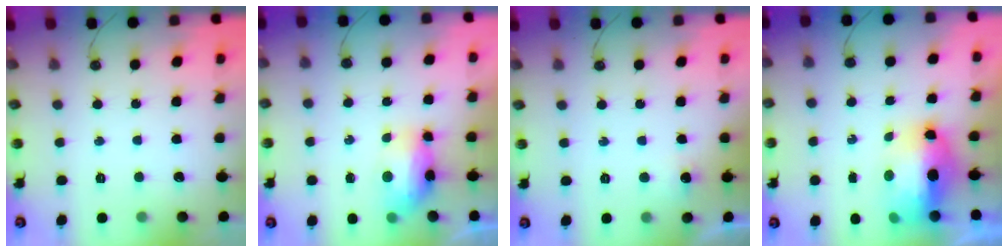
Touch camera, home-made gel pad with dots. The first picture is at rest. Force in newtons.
{"total": 10.4, "press": 8.7, "slide": 5.7}
{"total": 3.0, "press": 2.8, "slide": 1.0}
{"total": 11.3, "press": 11.2, "slide": 1.8}